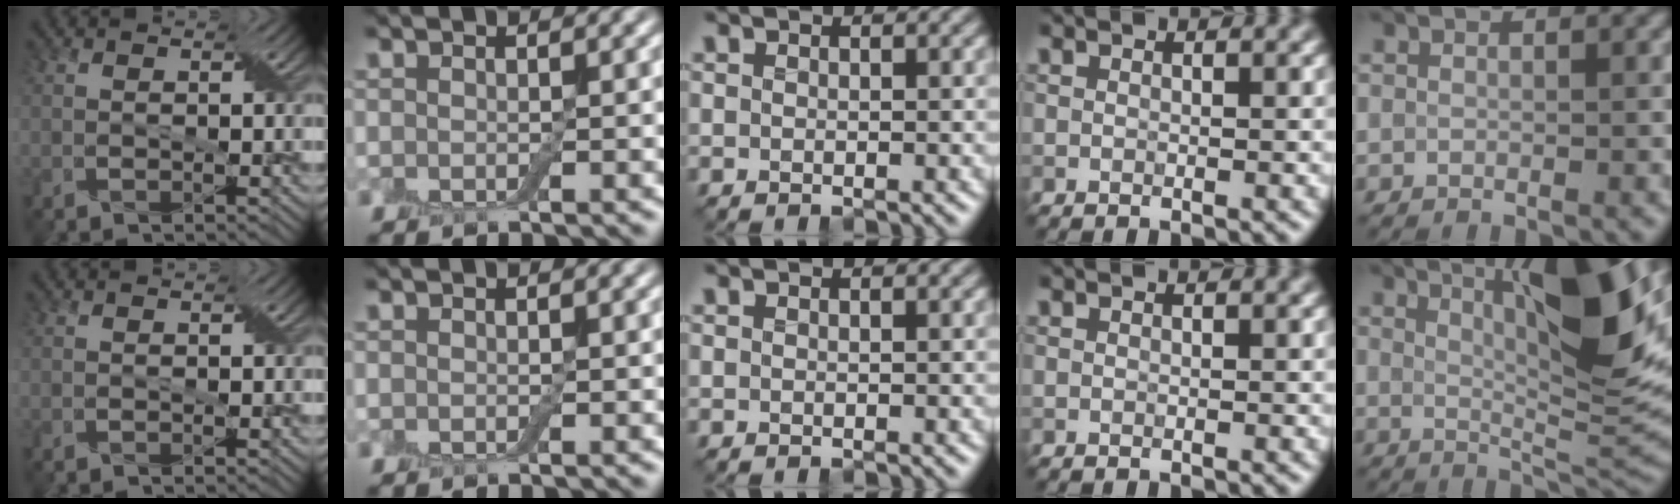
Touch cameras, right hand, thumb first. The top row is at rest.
{"little": {"total": 9.9, "force": [3.7, 1.7, 9.0], "torque": [-0.128, -0.003, 0.065]}}